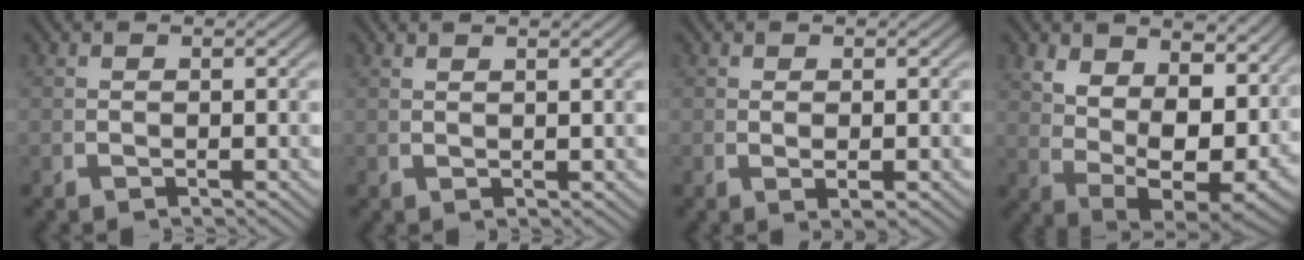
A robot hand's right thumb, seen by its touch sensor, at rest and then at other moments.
{"total": 1.4, "force": [1.2, -0.4, 0.7], "torque": [-0.007, 0.007, 0.023]}
{"total": 1.1, "force": [0.2, 0.2, 1.1], "torque": [-0.020, 0.000, 0.007]}
{"total": 11.5, "force": [2.2, 6.7, 9.0], "torque": [-0.172, -0.043, 0.060]}